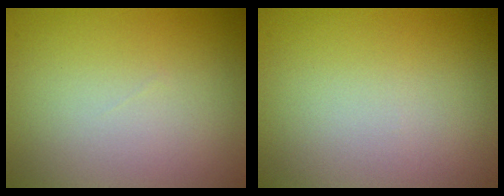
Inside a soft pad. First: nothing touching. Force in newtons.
{"total": 0.0}